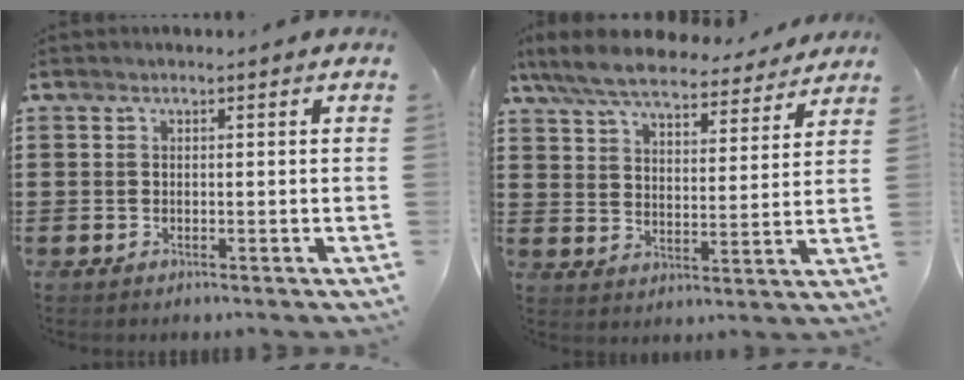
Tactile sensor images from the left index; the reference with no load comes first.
{"total": 7.8, "force": [7.2, 1.1, 2.8], "torque": [-0.086, -0.038, 0.128]}